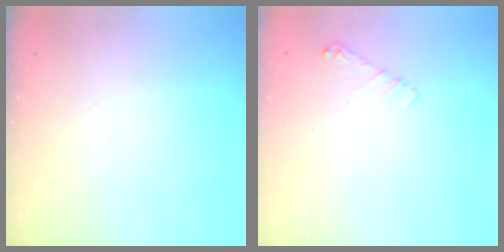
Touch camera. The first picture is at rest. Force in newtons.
{"total": 4.1, "press": 4.1, "slide": 0.6}